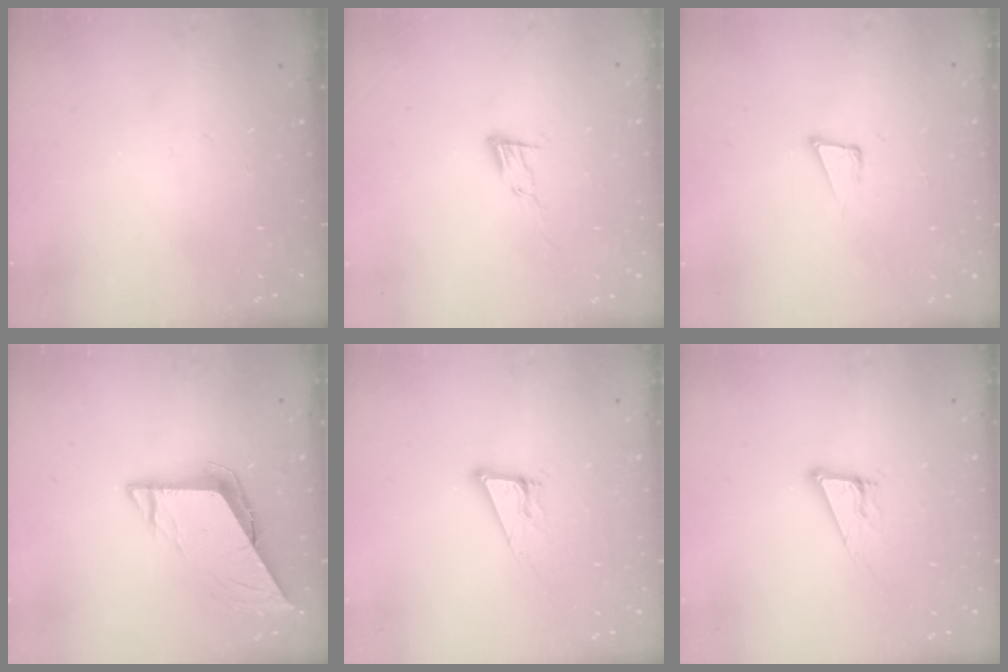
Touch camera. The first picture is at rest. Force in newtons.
{"total": 6.1, "press": 6.1, "slide": 0.6}
{"total": 4.0, "press": 2.7, "slide": 2.9}
{"total": 7.4, "press": 7.4, "slide": 0.6}
{"total": 8.6, "press": 8.3, "slide": 2.4}
{"total": 8.6, "press": 8.3, "slide": 2.4}